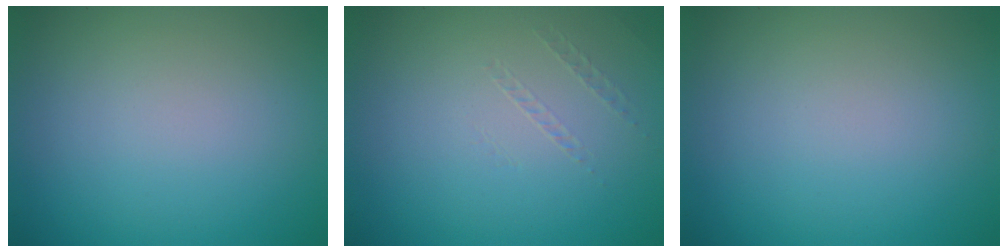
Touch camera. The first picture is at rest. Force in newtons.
{"total": 0.5, "press": 0.2, "slide": 0.5}
{"total": 0.0}